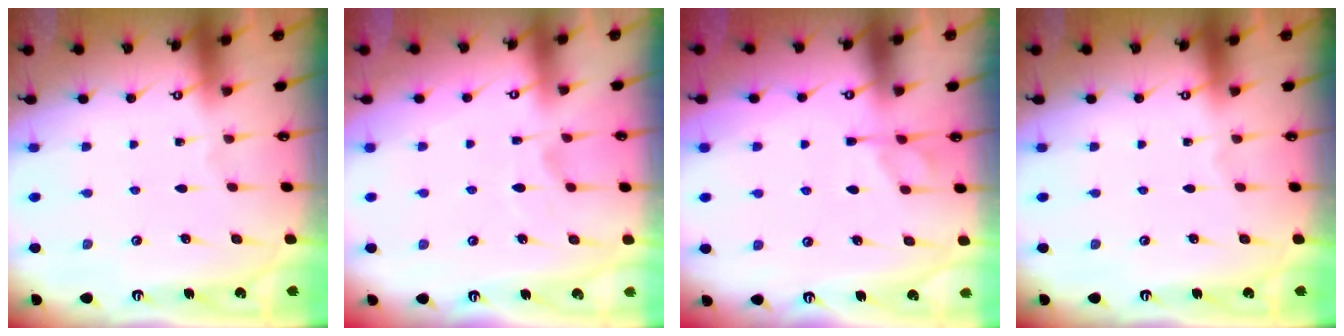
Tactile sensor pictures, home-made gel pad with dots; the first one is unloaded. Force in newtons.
{"total": 5.7, "press": 5.6, "slide": 1.3}
{"total": 1.3, "press": 0.4, "slide": 1.2}
{"total": 0.0}